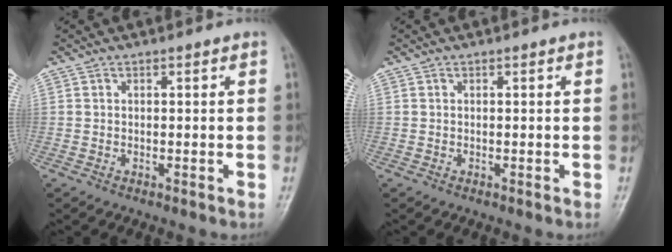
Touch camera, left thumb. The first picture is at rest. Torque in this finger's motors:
{"motor_torque": [0.00, 0.00, -0.03, -0.01, 0.00]}